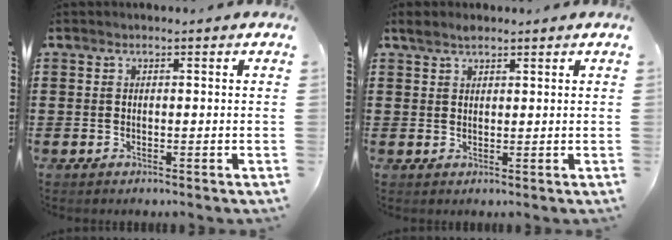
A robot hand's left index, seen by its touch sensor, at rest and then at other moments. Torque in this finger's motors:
{"motor_torque": [-1.00, -0.03, -0.48, -0.11]}